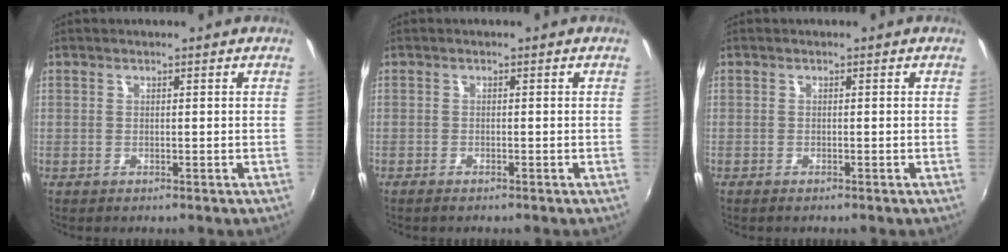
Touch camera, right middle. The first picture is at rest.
{"total": 1.5, "force": [-1.2, 0.4, 0.7], "torque": [-0.018, -0.004, -0.025]}
{"total": 0.9, "force": [-0.8, 0.2, 0.4], "torque": [-0.009, -0.004, -0.016]}